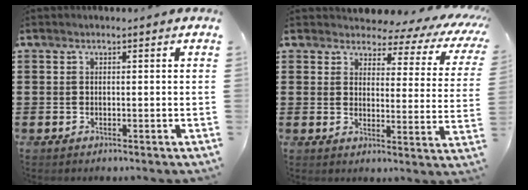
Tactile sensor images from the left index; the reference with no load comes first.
{"total": 3.8, "force": [3.3, 1.5, 1.2], "torque": [-0.030, -0.026, 0.047]}